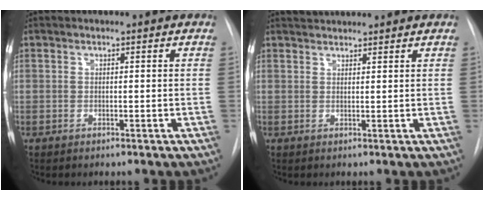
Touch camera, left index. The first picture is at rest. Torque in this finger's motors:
{"motor_torque": [0.19, -1.01, 0.34, 0.06]}